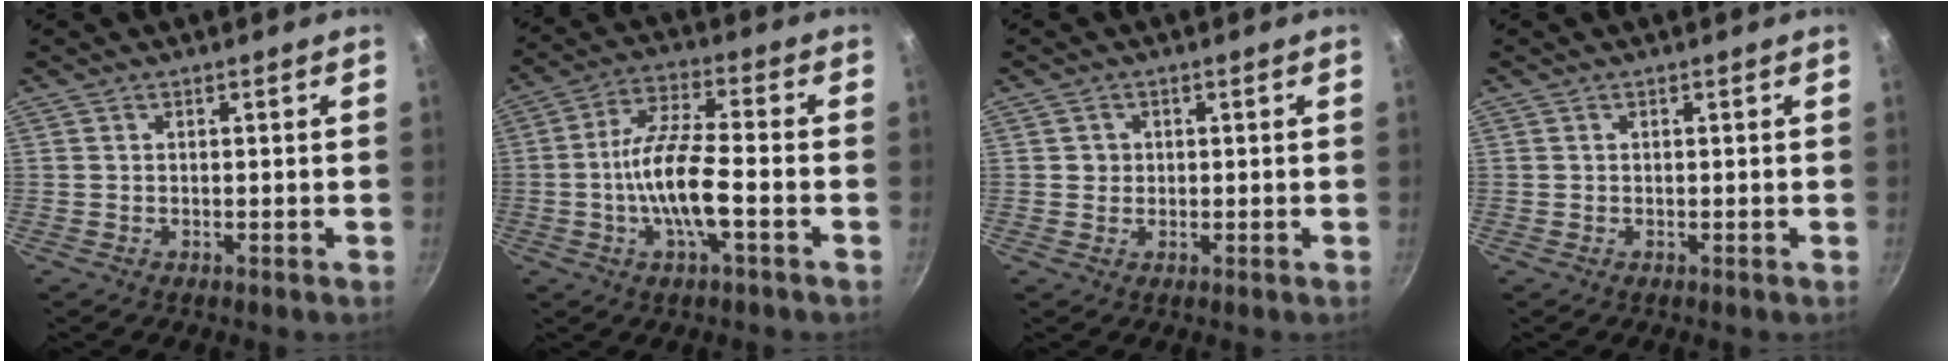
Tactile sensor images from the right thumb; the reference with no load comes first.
{"total": 11.4, "force": [-3.0, 2.9, 10.6], "torque": [-0.202, 0.028, -0.063]}
{"total": 1.7, "force": [0.2, 1.7, 0.4], "torque": [0.004, 0.003, 0.002]}
{"total": 0.0}